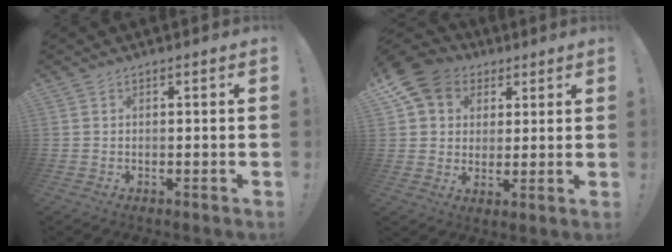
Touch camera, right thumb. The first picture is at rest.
{"total": 10.9, "force": [5.0, 9.0, 3.6], "torque": [-0.059, -0.020, 0.105]}